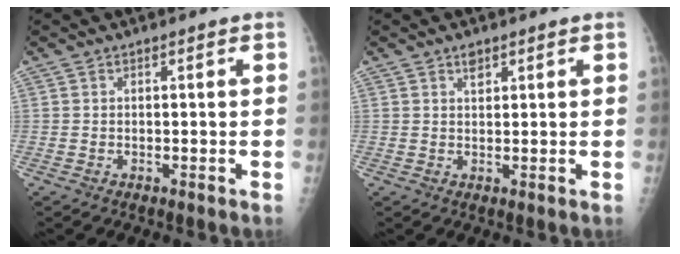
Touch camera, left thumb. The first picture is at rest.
{"total": 1.8, "force": [1.2, 1.0, 0.9], "torque": [-0.005, -0.006, 0.018]}